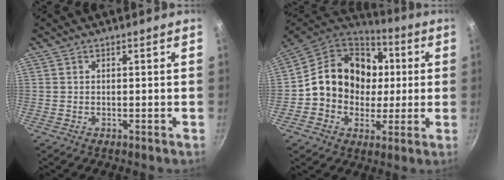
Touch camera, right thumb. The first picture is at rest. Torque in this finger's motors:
{"motor_torque": [-0.76, 1.43, 0.84, -0.95, 0.15]}